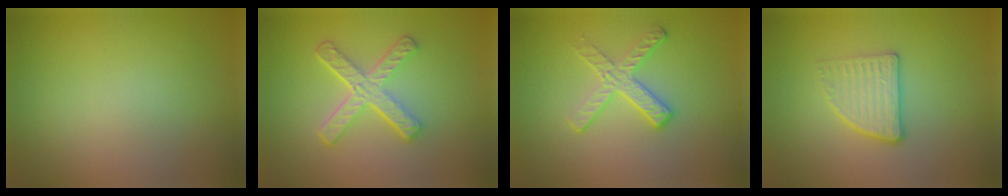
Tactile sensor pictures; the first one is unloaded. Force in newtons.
{"total": 4.9, "press": 3.5, "slide": 3.4}
{"total": 2.9, "press": 2.6, "slide": 1.4}
{"total": 2.9, "press": 2.5, "slide": 1.4}